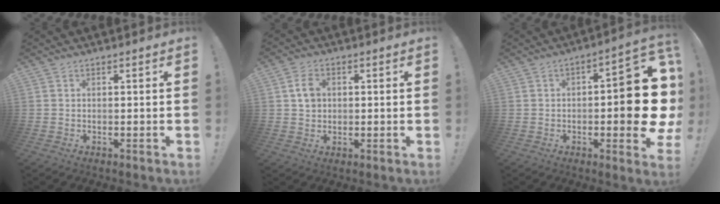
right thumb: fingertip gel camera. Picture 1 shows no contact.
{"total": 5.7, "force": [1.2, 4.4, 3.3], "torque": [-0.053, 0.009, 0.024]}
{"total": 16.2, "force": [-2.5, 5.2, 15.1], "torque": [-0.184, 0.011, -0.038]}